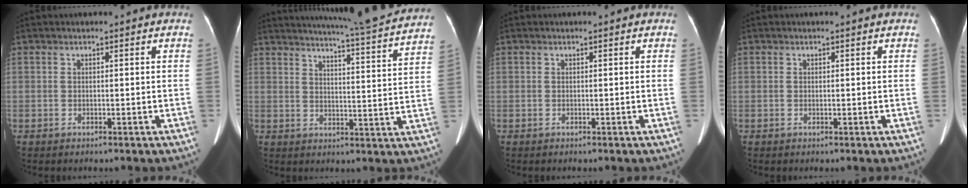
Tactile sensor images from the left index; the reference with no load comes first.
{"total": 18.3, "force": [17.1, -0.9, 6.5], "torque": [-0.110, -0.046, 0.207]}
{"total": 0.0}
{"total": 0.0}